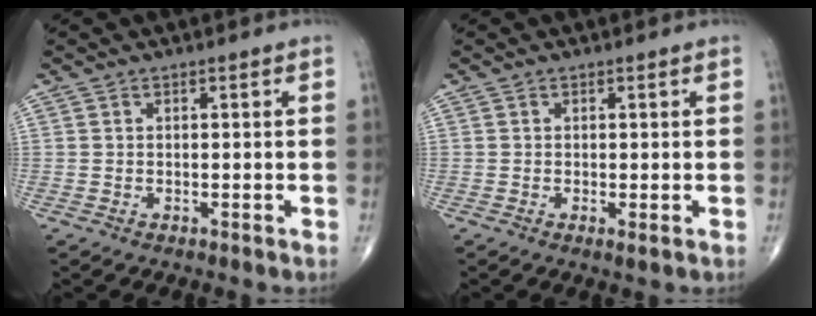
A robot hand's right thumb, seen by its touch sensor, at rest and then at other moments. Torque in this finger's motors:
{"motor_torque": [-0.19, 0.07, -0.10, 0.18, -0.02]}